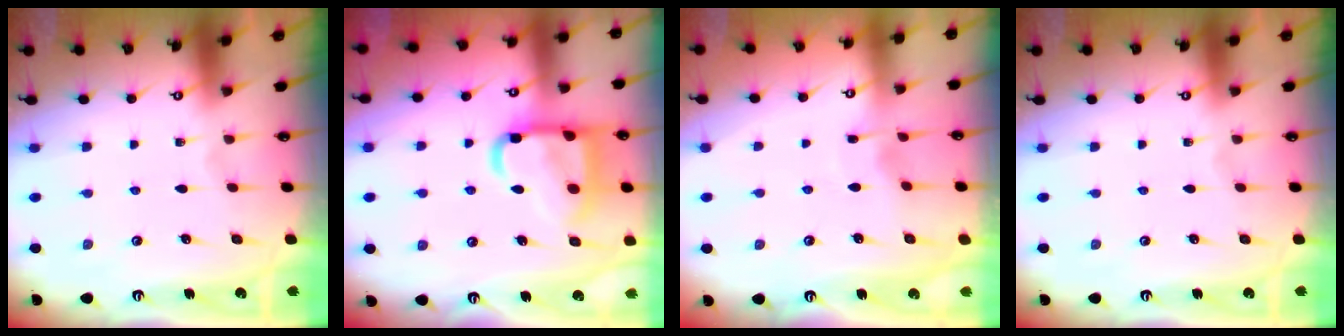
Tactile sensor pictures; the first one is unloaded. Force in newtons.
{"total": 18.0, "press": 17.9, "slide": 1.7}
{"total": 3.0, "press": 2.9, "slide": 0.4}
{"total": 0.0}